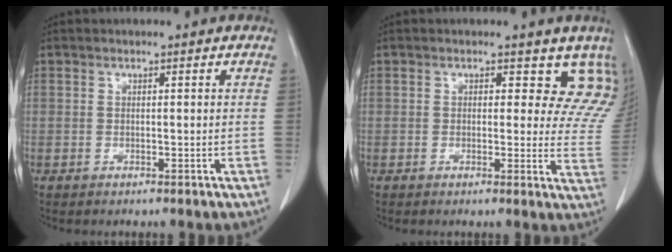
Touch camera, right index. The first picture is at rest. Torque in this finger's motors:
{"motor_torque": [-0.01, 0.16, 0.00, 0.00]}